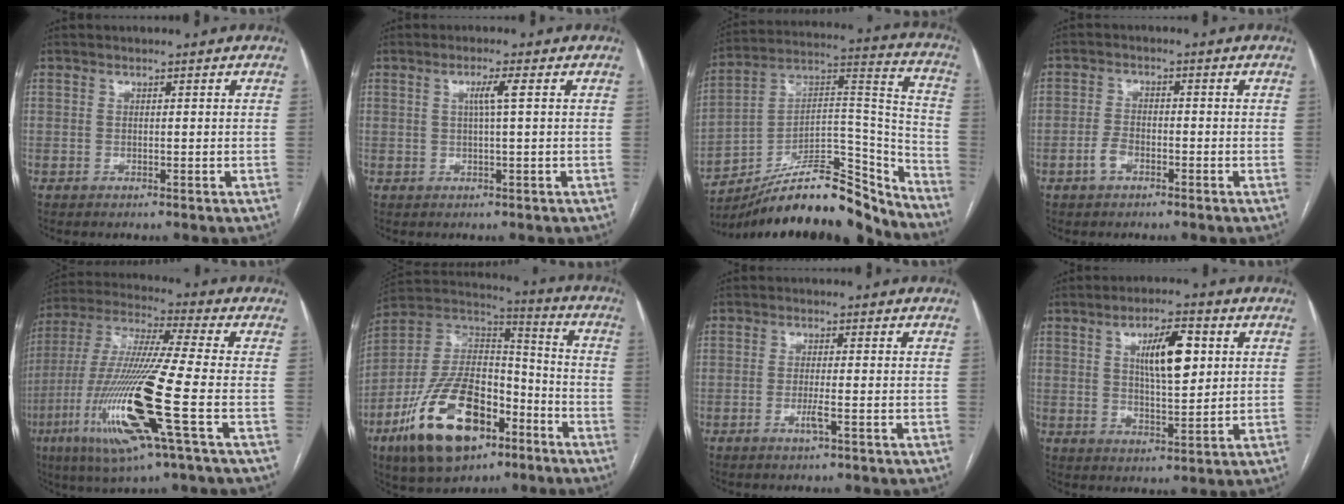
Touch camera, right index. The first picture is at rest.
{"total": 2.6, "force": [0.6, -0.4, 2.5], "torque": [-0.048, 0.002, 0.012]}
{"total": 23.7, "force": [-20.4, 5.2, 11.0], "torque": [-0.154, 0.052, -0.323]}
{"total": 3.0, "force": [-1.7, 1.5, 2.0], "torque": [-0.043, 0.006, -0.030]}
{"total": 19.7, "force": [-6.4, 0.2, 18.6], "torque": [-0.408, -0.026, -0.127]}
{"total": 21.7, "force": [-11.0, 10.1, 15.7], "torque": [-0.329, 0.000, -0.188]}
{"total": 2.2, "force": [-1.0, -0.2, 2.0], "torque": [-0.040, -0.005, -0.020]}
{"total": 8.9, "force": [2.7, 2.5, 8.2], "torque": [-0.140, 0.008, 0.051]}